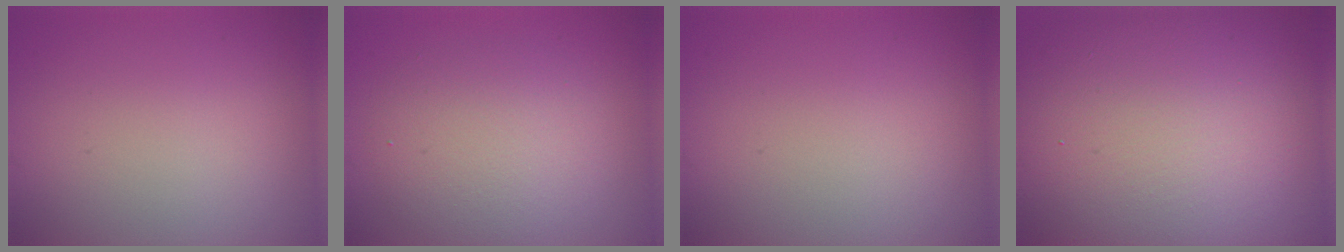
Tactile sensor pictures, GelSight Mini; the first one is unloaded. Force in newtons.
{"total": 4.9, "press": 4.8, "slide": 0.4}
{"total": 0.0}
{"total": 18.5, "press": 18.5, "slide": 1.2}